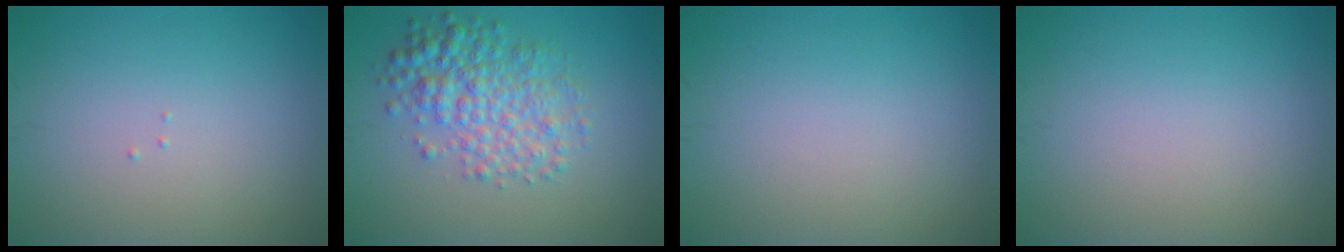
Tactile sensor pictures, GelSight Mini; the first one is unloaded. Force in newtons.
{"total": 4.8, "press": 4.8, "slide": 0.1}
{"total": 0.0}
{"total": 0.0}